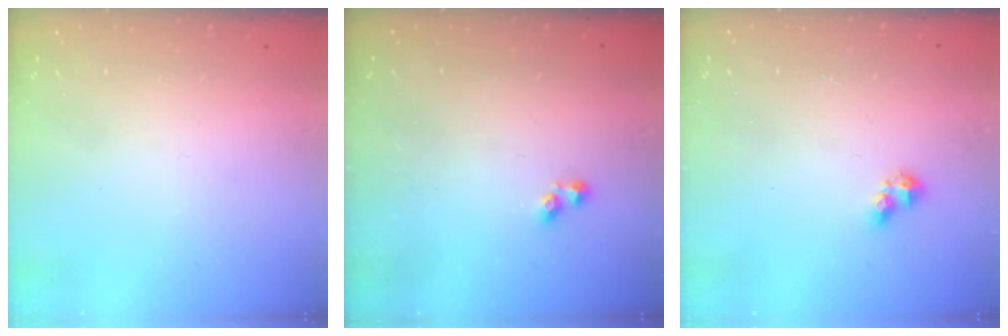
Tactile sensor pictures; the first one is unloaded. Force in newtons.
{"total": 1.6, "press": 1.5, "slide": 0.3}
{"total": 2.9, "press": 2.9, "slide": 0.3}